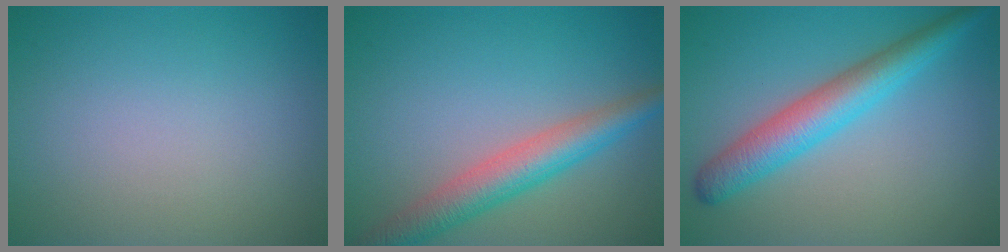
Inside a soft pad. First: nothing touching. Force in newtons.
{"total": 5.0, "press": 5.0, "slide": 0.3}
{"total": 5.1, "press": 5.1, "slide": 0.1}